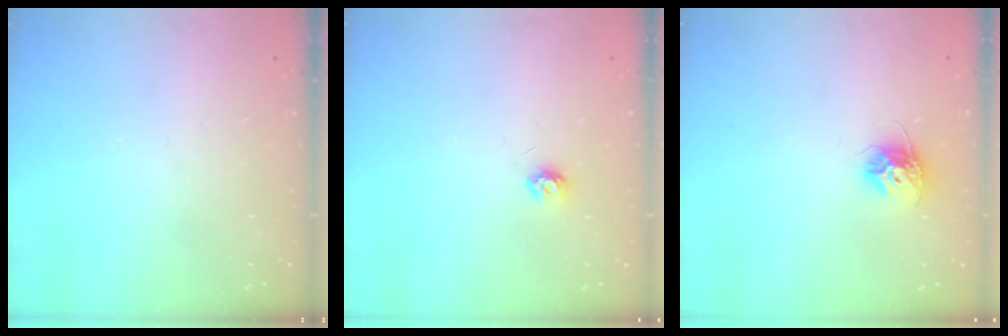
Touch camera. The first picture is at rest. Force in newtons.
{"total": 4.6, "press": 4.6, "slide": 0.5}
{"total": 9.4, "press": 9.4, "slide": 0.2}